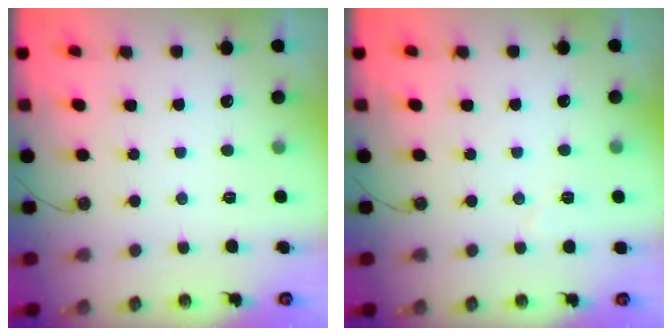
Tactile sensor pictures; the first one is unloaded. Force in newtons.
{"total": 4.6, "press": 4.3, "slide": 1.8}